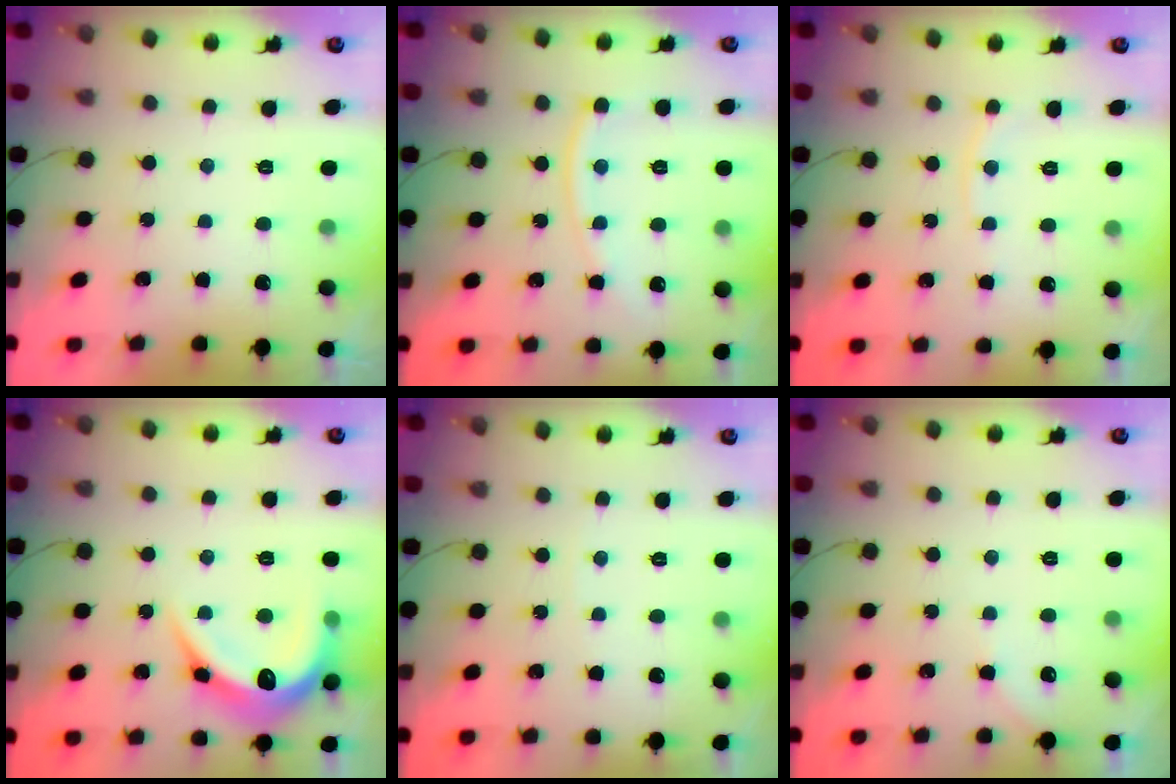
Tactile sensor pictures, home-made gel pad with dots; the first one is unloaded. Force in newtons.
{"total": 10.7, "press": 10.6, "slide": 1.1}
{"total": 4.7, "press": 4.6, "slide": 0.5}
{"total": 16.7, "press": 16.7, "slide": 0.3}
{"total": 1.7, "press": 1.7, "slide": 0.2}
{"total": 1.7, "press": 1.6, "slide": 0.3}